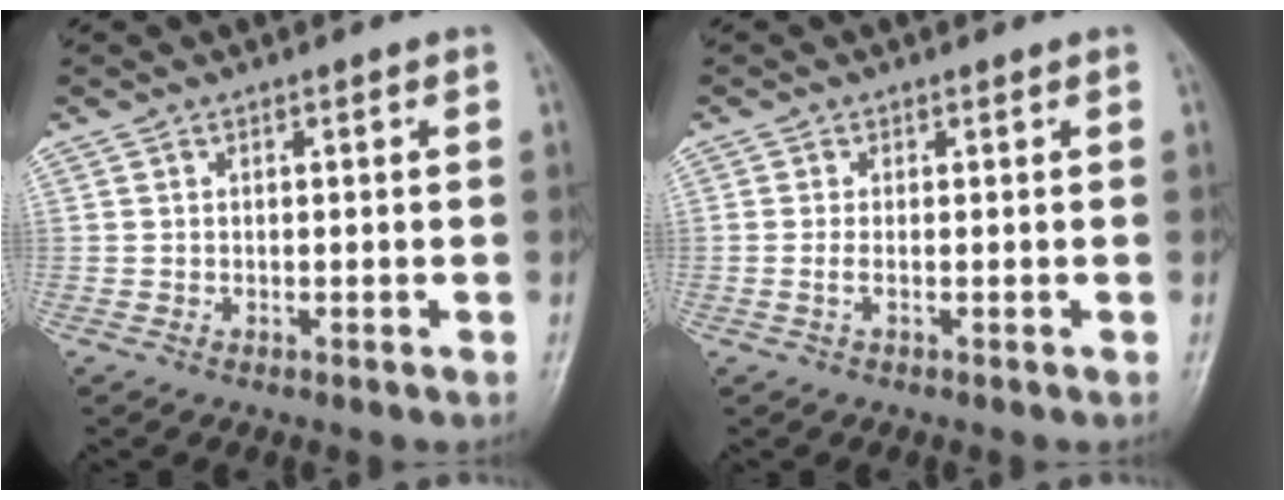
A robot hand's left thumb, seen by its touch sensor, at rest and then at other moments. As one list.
[{"total": 1.1, "force": [-0.2, 0.1, 1.1], "torque": [-0.029, -0.001, -0.003]}]